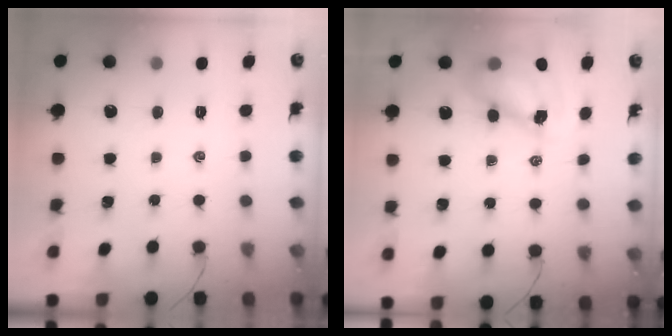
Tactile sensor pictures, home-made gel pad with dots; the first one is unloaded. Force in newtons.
{"total": 8.9, "press": 8.6, "slide": 2.0}